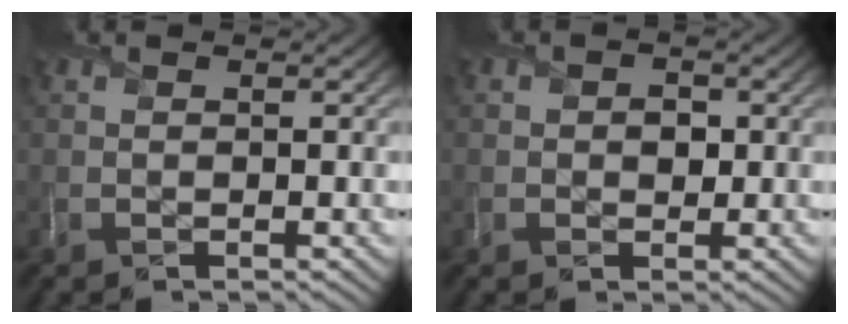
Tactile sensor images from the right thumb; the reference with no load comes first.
{"total": 1.9, "force": [0.0, 1.6, 1.0], "torque": [-0.014, -0.006, -0.006]}